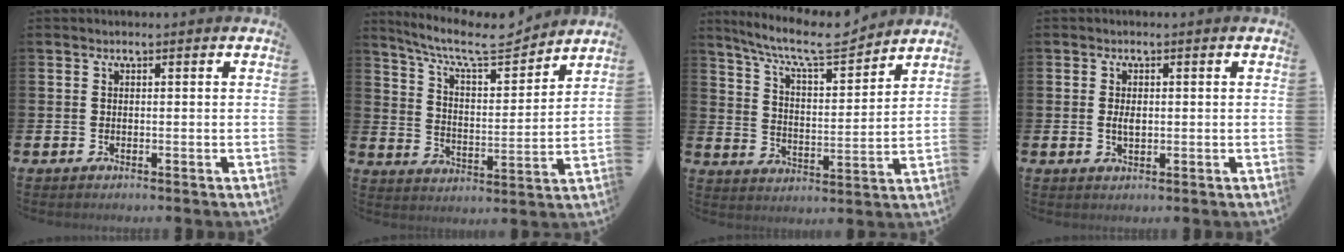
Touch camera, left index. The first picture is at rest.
{"total": 9.4, "force": [8.3, 1.9, 4.0], "torque": [-0.099, -0.050, 0.142]}
{"total": 9.2, "force": [8.3, 1.4, 3.7], "torque": [-0.093, -0.051, 0.144]}
{"total": 1.8, "force": [0.1, 1.0, 1.5], "torque": [-0.021, 0.001, -0.002]}